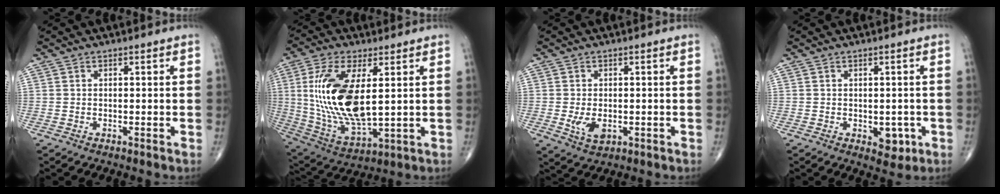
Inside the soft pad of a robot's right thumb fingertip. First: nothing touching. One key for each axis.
{"total": 18.5, "fx": 2.7, "fy": 8.0, "fz": 16.5, "tx": -0.337, "ty": -0.021, "tz": 0.065}
{"total": 4.3, "fx": -0.8, "fy": 2.6, "fz": 3.4, "tx": -0.058, "ty": -0.007, "tz": -0.008}
{"total": 3.9, "fx": -1.1, "fy": 2.5, "fz": 2.7, "tx": -0.011, "ty": 0.001, "tz": -0.008}